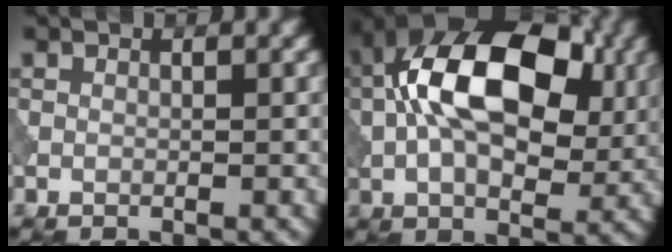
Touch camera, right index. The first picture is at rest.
{"total": 14.2, "force": [2.1, 8.4, 11.2], "torque": [-0.191, 0.021, 0.022]}